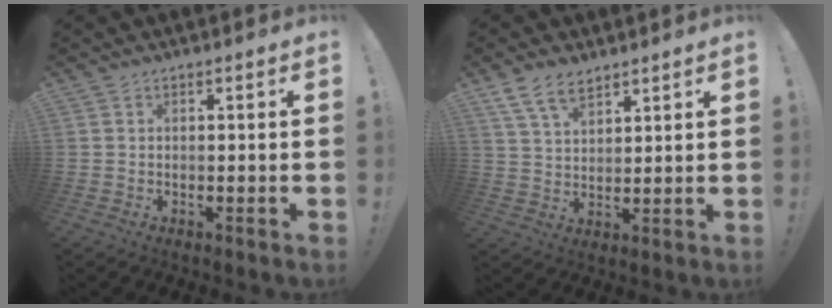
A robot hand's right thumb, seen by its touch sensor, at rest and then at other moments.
{"total": 8.7, "force": [6.0, 4.5, 4.4], "torque": [-0.081, -0.020, 0.116]}